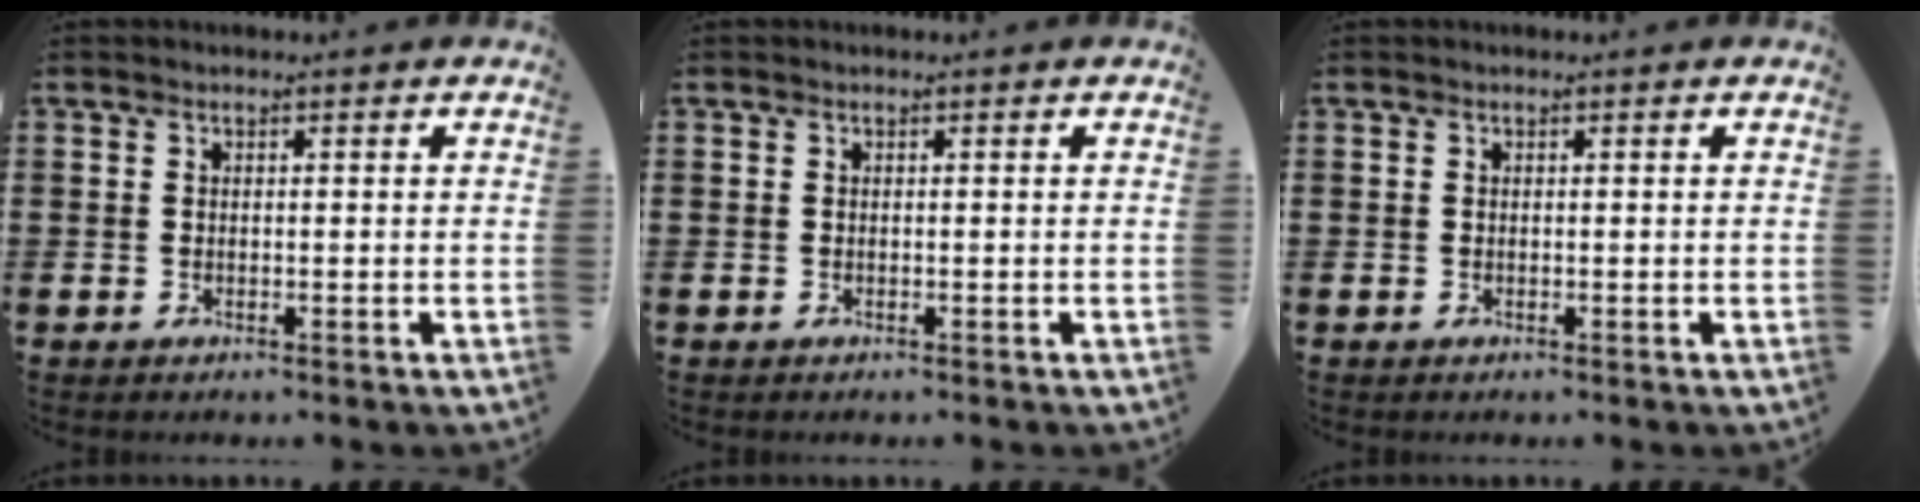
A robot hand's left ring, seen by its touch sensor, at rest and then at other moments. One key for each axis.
{"total": 0.0}
{"total": 0.0}